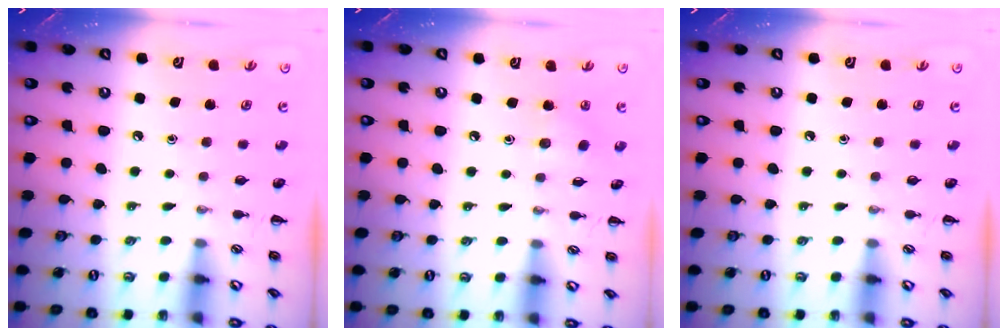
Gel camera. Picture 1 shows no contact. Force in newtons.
{"total": 4.1, "press": 3.9, "slide": 1.2}
{"total": 0.0}